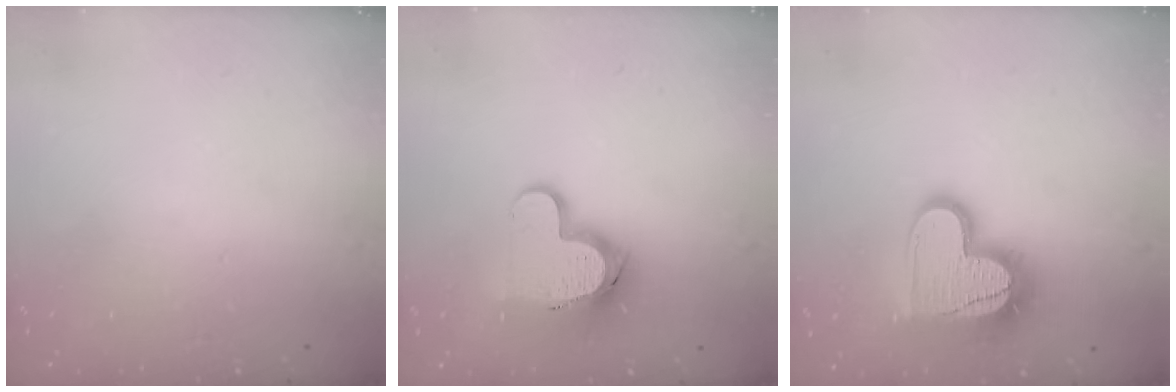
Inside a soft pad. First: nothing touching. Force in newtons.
{"total": 11.7, "press": 11.7, "slide": 0.8}
{"total": 18.1, "press": 18.0, "slide": 1.5}